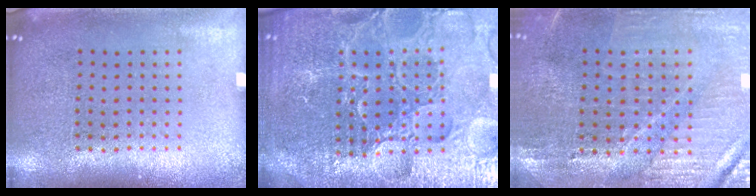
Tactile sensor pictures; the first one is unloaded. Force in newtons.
{"total": 5.8, "press": 5.3, "slide": 2.3}
{"total": 1.7, "press": 1.7, "slide": 0.3}